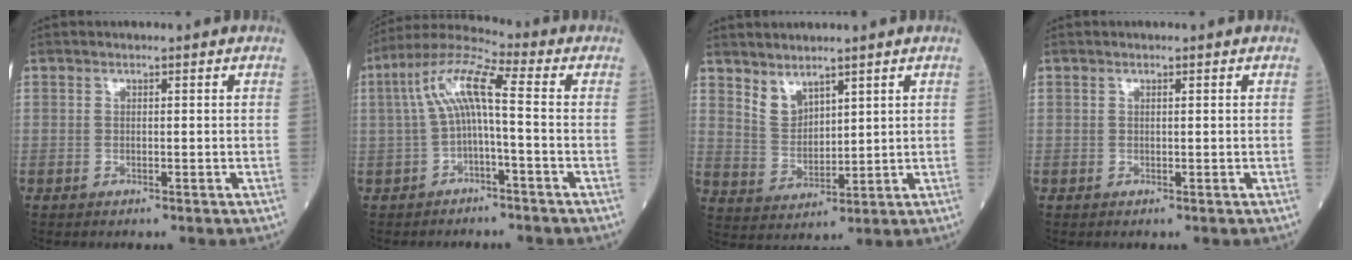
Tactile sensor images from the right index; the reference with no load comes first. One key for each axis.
{"total": 8.5, "fx": -0.1, "fy": 1.0, "fz": 8.5, "tx": -0.168, "ty": 0.039, "tz": -0.007}
{"total": 4.6, "fx": 3.6, "fy": 2.1, "fz": 1.9, "tx": -0.045, "ty": 0.000, "tz": 0.084}
{"total": 0.0}